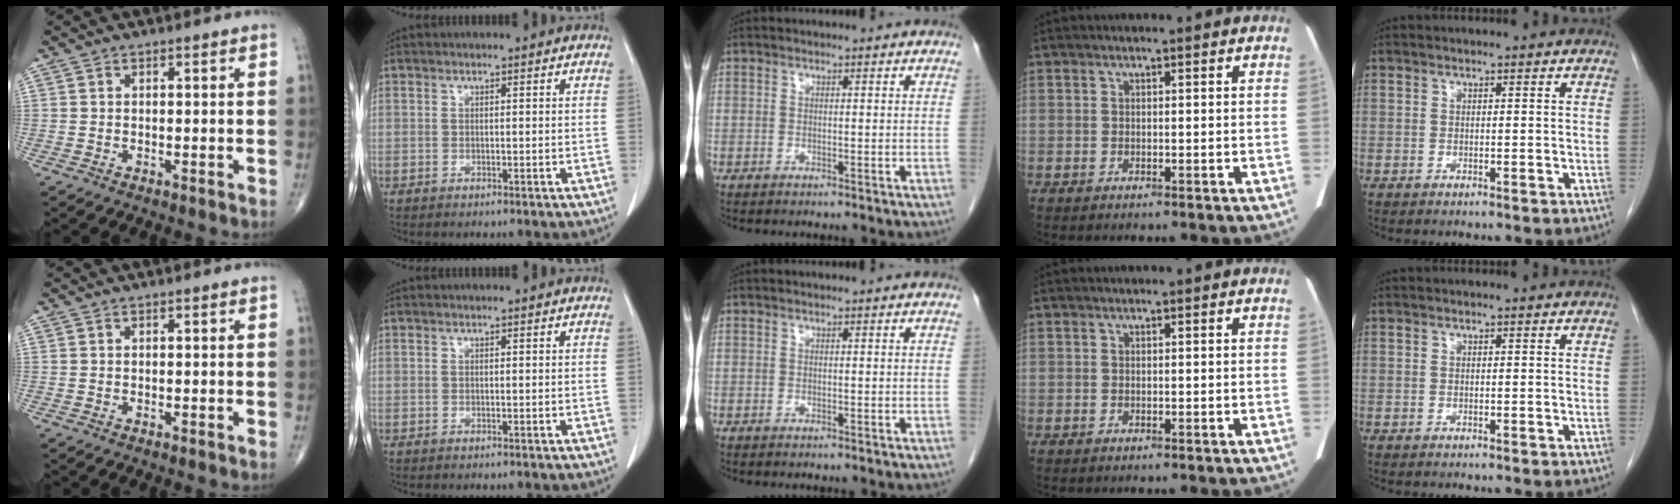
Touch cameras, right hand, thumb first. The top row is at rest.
{}